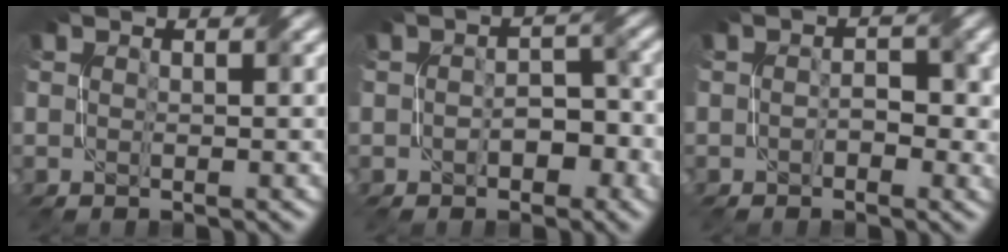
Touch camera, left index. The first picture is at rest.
{"total": 3.1, "force": [-1.0, 2.0, 2.0], "torque": [-0.022, 0.008, -0.007]}
{"total": 2.1, "force": [-0.3, 1.4, 1.6], "torque": [-0.018, 0.003, 0.002]}